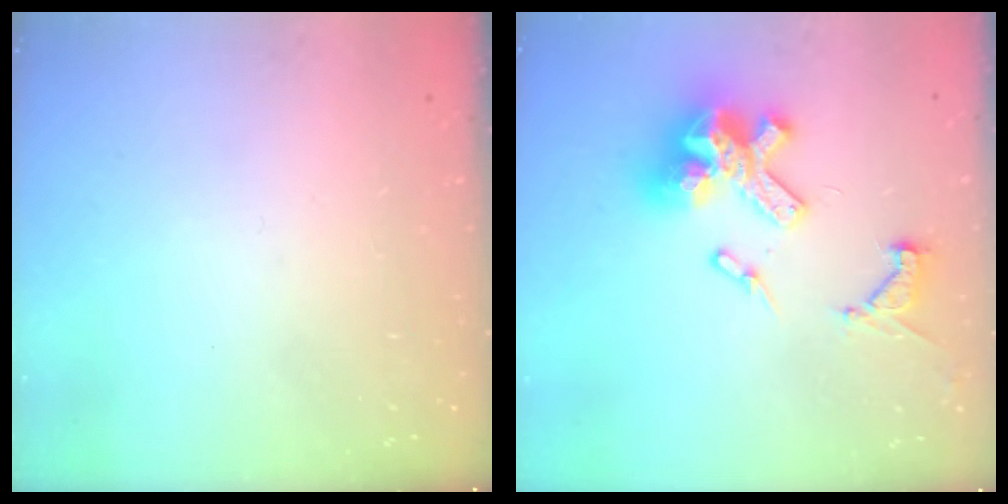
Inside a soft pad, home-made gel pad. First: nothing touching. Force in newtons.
{"total": 18.2, "press": 17.7, "slide": 4.0}